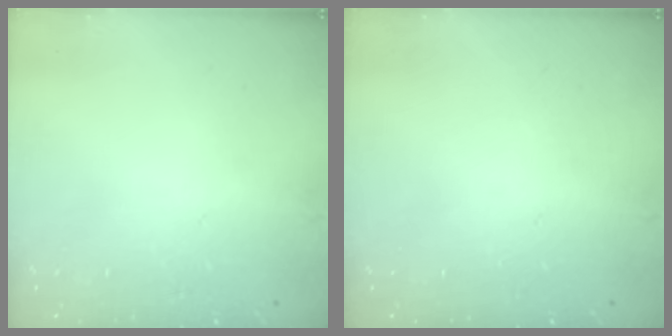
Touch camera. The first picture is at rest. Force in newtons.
{"total": 0.0}